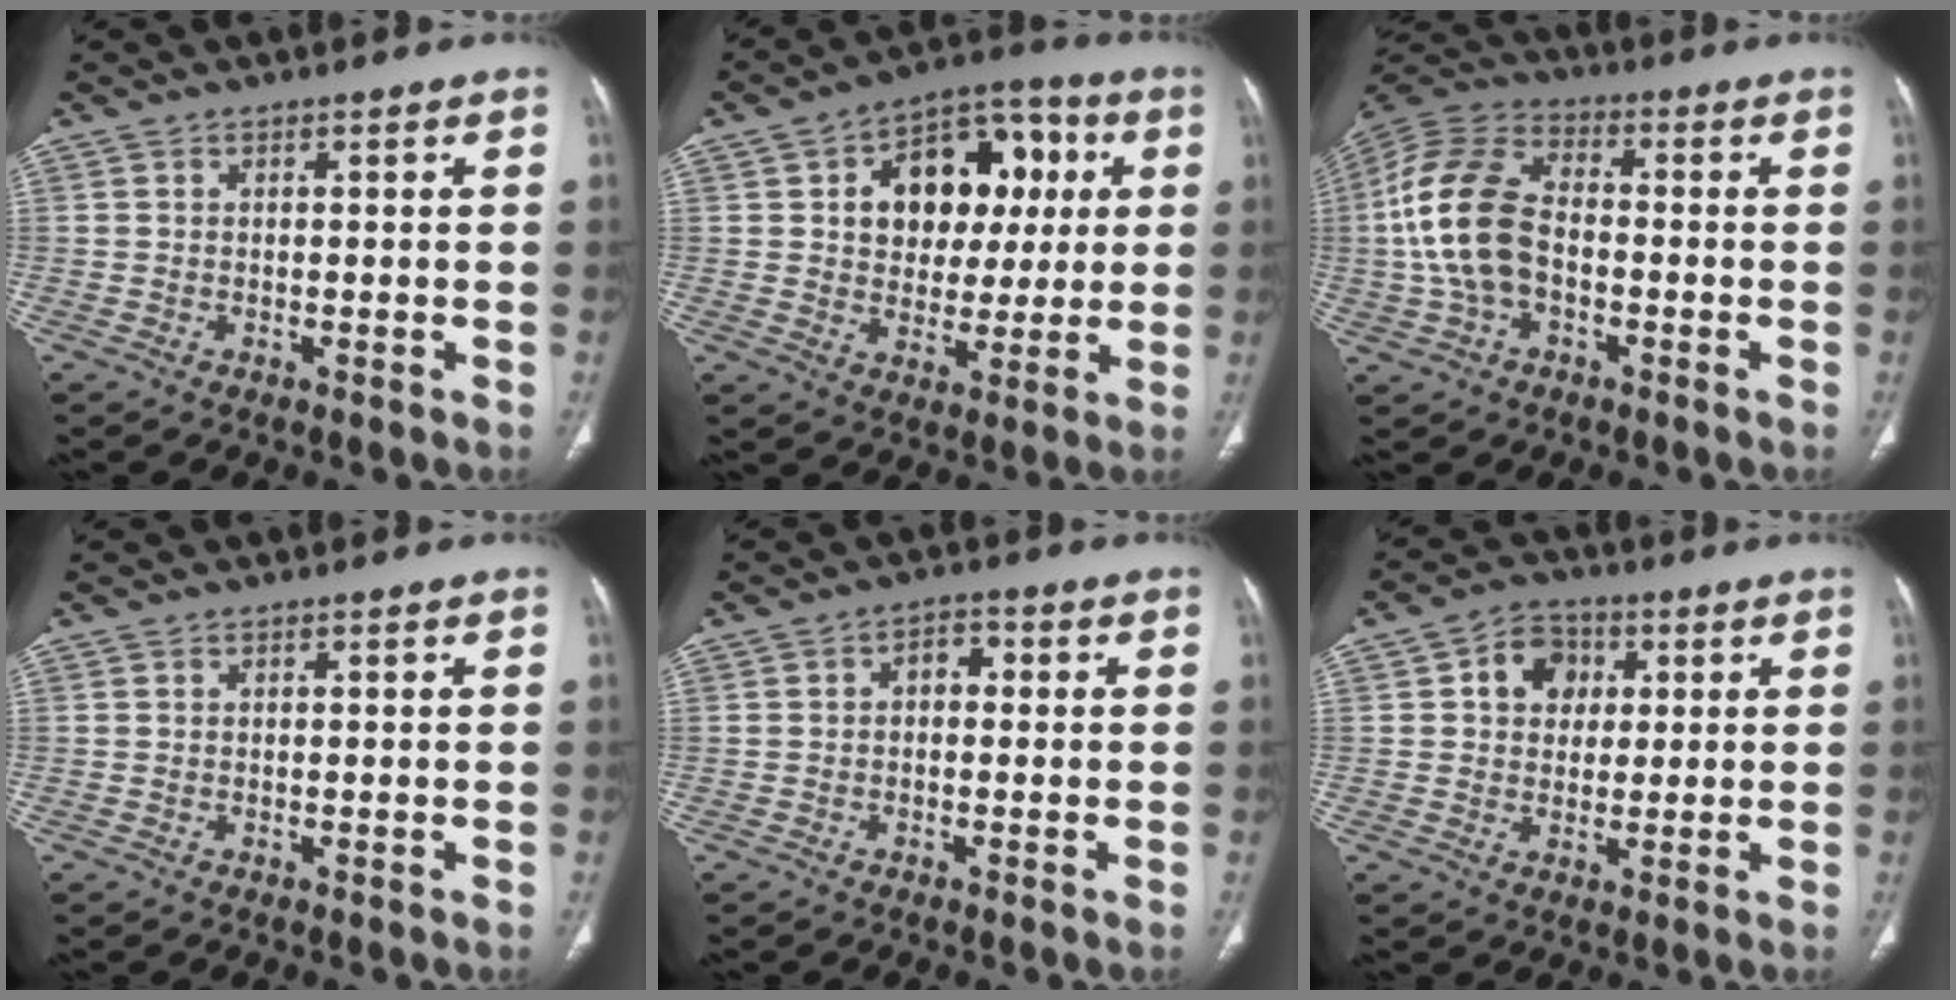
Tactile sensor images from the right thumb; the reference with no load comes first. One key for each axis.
{"total": 16.8, "fx": 3.8, "fy": 11.8, "fz": 11.3, "tx": -0.110, "ty": 0.017, "tz": 0.058}
{"total": 15.0, "fx": -1.4, "fy": 9.6, "fz": 11.5, "tx": -0.240, "ty": 0.035, "tz": -0.031}
{"total": 0.0}
{"total": 3.1, "fx": 0.1, "fy": 2.1, "fz": 2.2, "tx": -0.022, "ty": 0.012, "tz": -0.007}
{"total": 7.7, "fx": 2.0, "fy": 6.3, "fz": 3.9, "tx": -0.027, "ty": 0.004, "tz": 0.028}